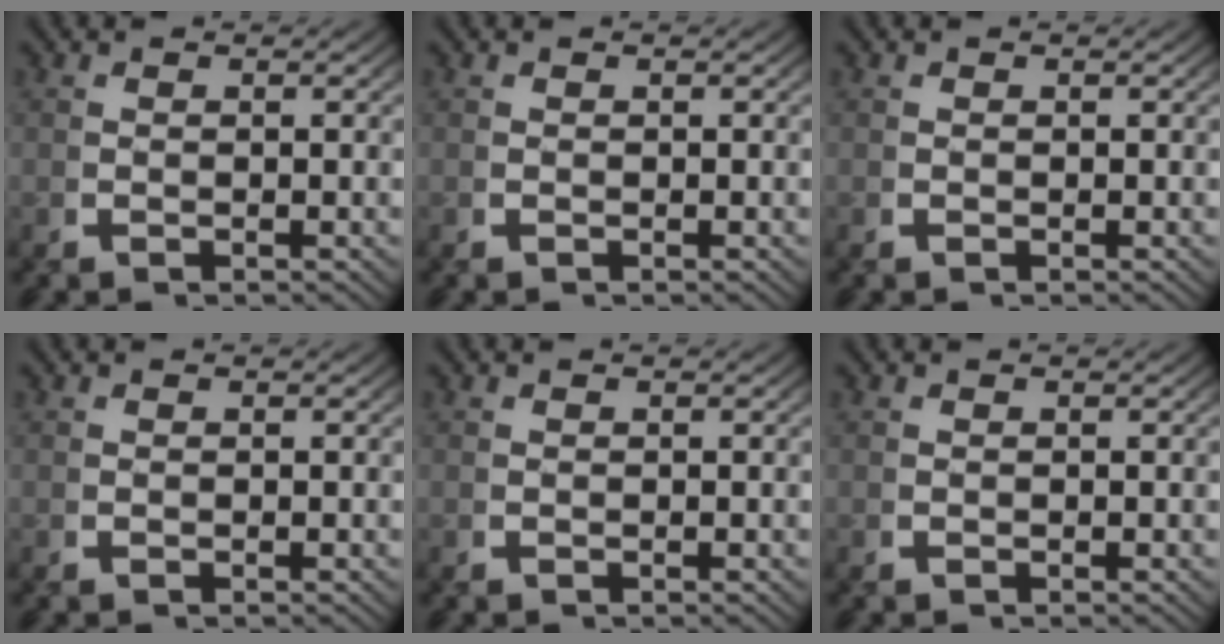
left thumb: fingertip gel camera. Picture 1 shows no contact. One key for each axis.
{"total": 0.0}
{"total": 0.0}
{"total": 0.0}
{"total": 0.0}
{"total": 0.0}